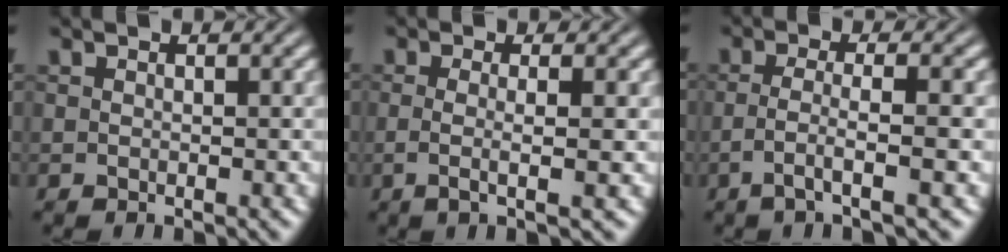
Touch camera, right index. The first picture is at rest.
{"total": 2.6, "force": [-0.4, -0.8, 2.4], "torque": [-0.048, -0.012, -0.001]}
{"total": 3.3, "force": [-1.5, -0.7, 2.8], "torque": [-0.058, -0.017, -0.016]}